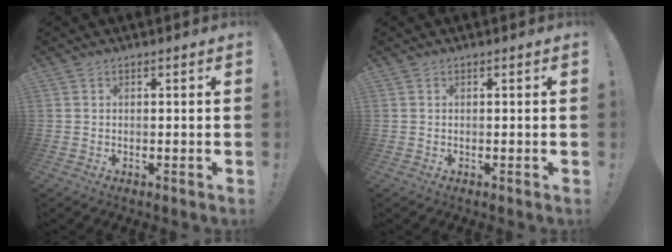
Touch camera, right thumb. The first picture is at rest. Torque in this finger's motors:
{"motor_torque": [0.00, 0.00, -0.06, 0.10, 0.03]}